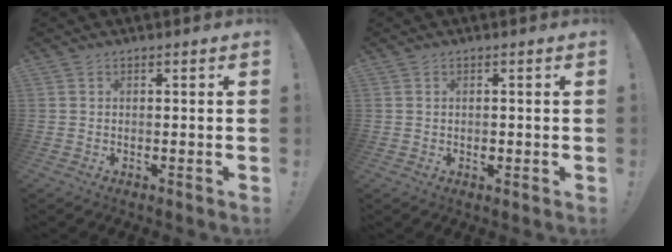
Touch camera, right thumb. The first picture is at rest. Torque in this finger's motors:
{"motor_torque": [0.08, -0.30, -0.50, 0.45, -0.02]}